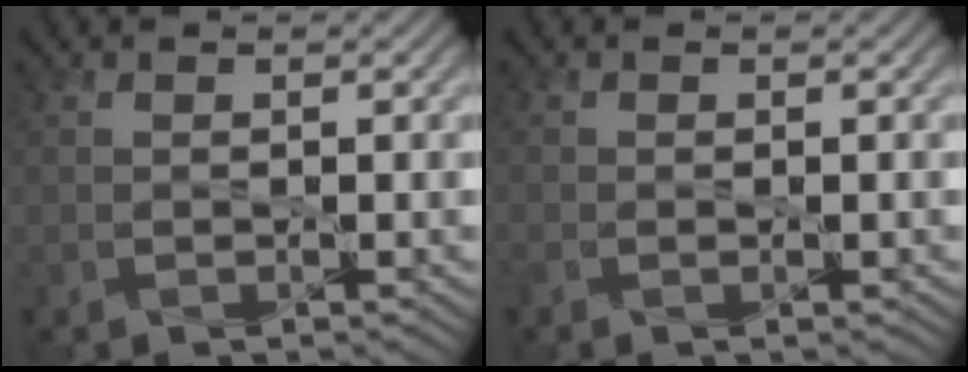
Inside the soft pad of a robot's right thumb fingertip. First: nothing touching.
{"total": 1.2, "force": [-0.6, 0.6, 0.8], "torque": [-0.022, -0.006, -0.011]}